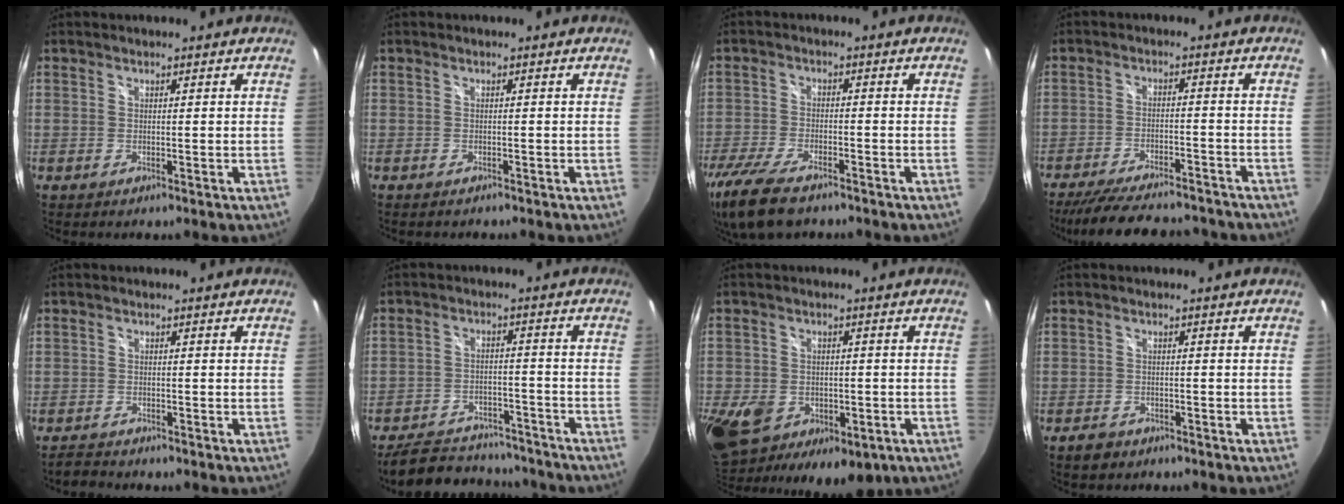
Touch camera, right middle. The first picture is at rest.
{"total": 0.9, "force": [-0.8, 0.3, 0.1], "torque": [-0.006, -0.002, -0.013]}
{"total": 13.2, "force": [-10.0, 4.5, 7.4], "torque": [-0.182, -0.045, -0.185]}
{"total": 19.2, "force": [-16.5, 5.1, 8.3], "torque": [-0.169, -0.018, -0.233]}
{"total": 1.8, "force": [-1.8, 0.4, -0.1], "torque": [-0.009, -0.001, -0.038]}
{"total": 15.1, "force": [-13.2, 5.5, 5.0], "torque": [-0.119, 0.016, -0.179]}
{"total": 19.4, "force": [-7.1, 13.6, 11.9], "torque": [-0.291, -0.036, -0.098]}
{"total": 3.0, "force": [-2.2, 2.0, 0.8], "torque": [-0.027, 0.000, -0.035]}